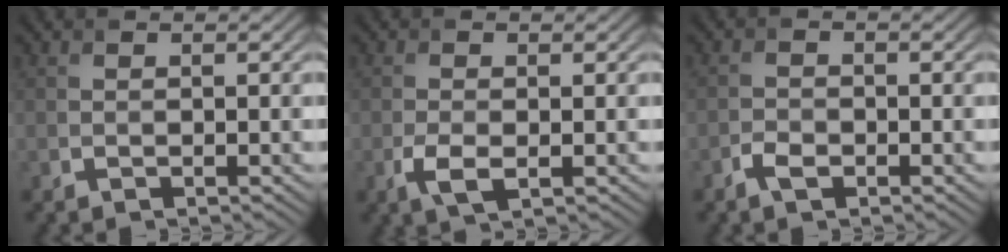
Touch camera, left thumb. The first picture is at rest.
{"total": 2.8, "force": [-0.9, 1.3, 2.3], "torque": [-0.056, -0.008, -0.018]}
{"total": 2.0, "force": [-1.3, 1.1, 1.2], "torque": [-0.024, 0.000, -0.027]}